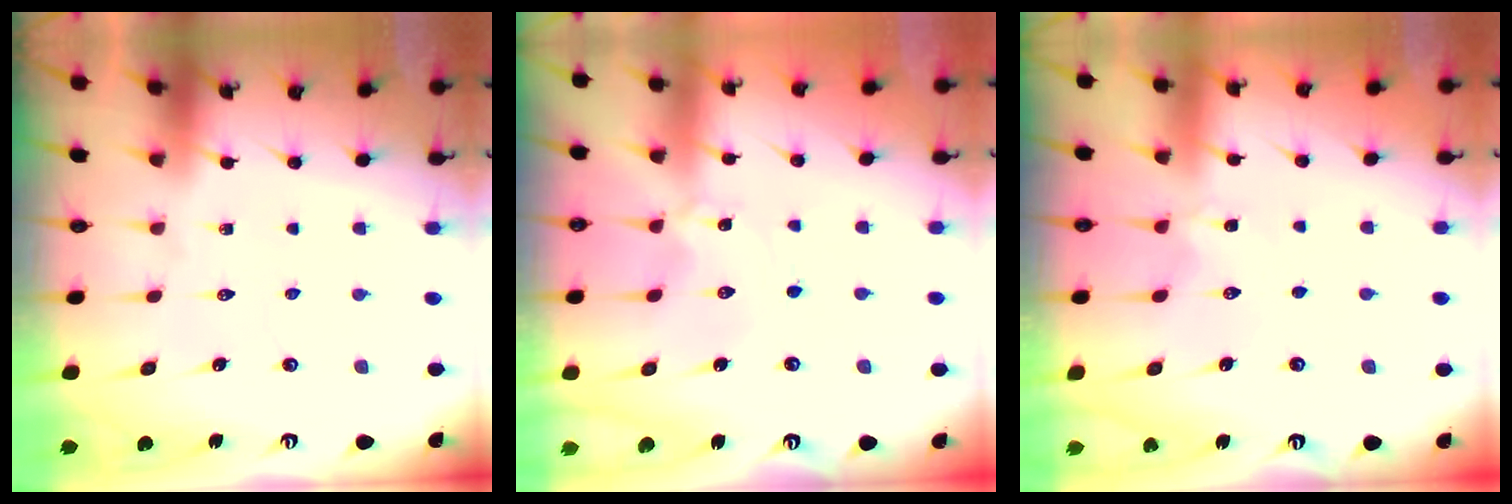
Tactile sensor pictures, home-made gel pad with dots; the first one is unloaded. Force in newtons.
{"total": 0.0}
{"total": 2.2, "press": 2.2, "slide": 0.4}